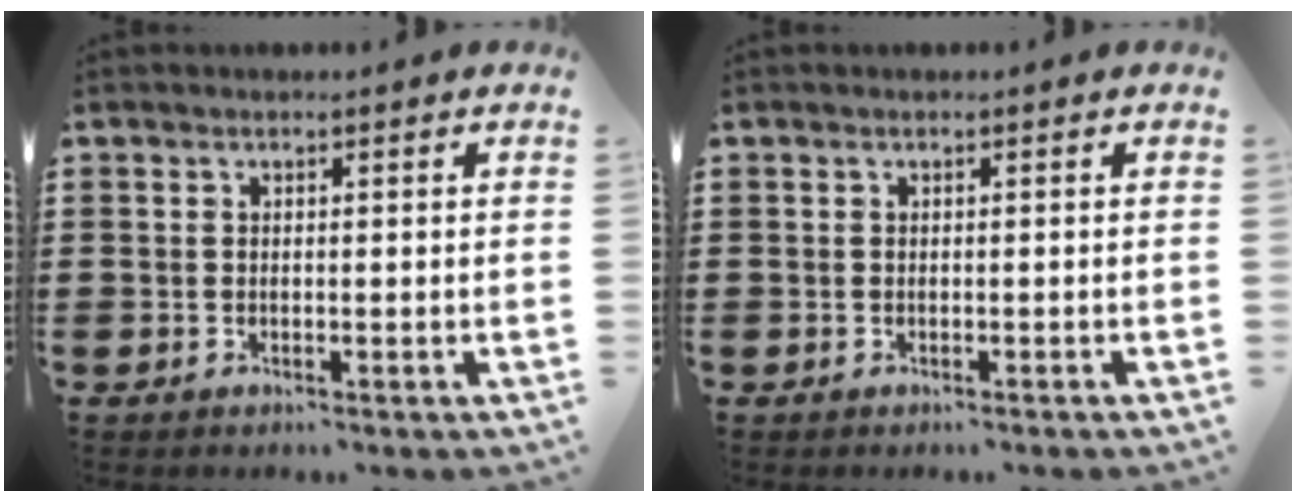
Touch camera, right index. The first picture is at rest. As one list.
[{"total": 0.0}]